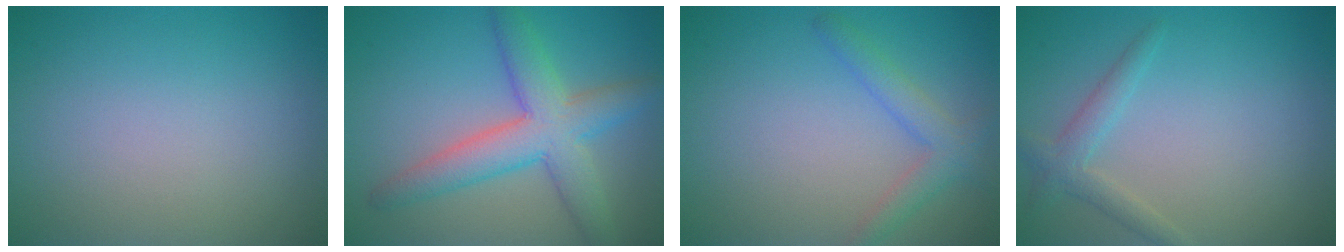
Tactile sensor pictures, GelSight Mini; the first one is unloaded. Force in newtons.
{"total": 6.2, "press": 6.2, "slide": 0.2}
{"total": 2.5, "press": 2.5, "slide": 0.3}
{"total": 2.0, "press": 2.0, "slide": 0.1}